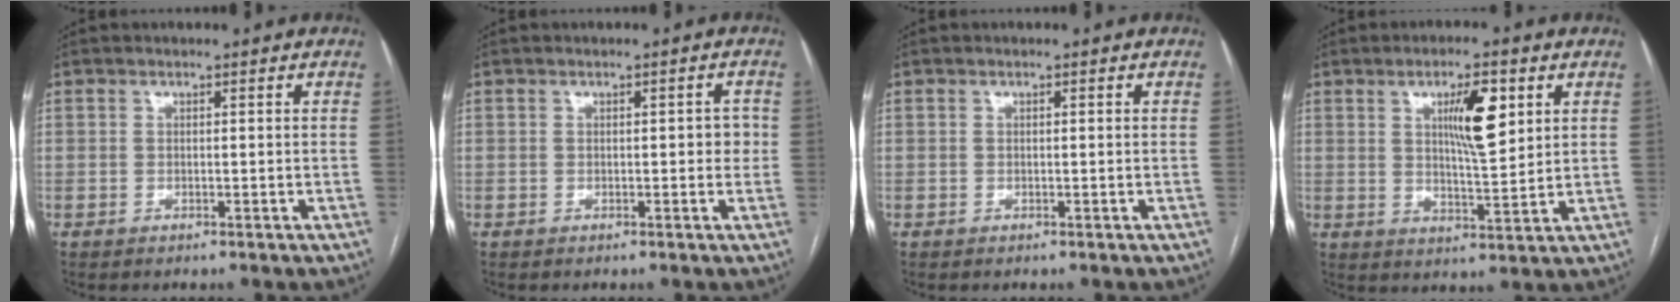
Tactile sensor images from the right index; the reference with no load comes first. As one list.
[{"total": 2.0, "force": [-0.1, 0.9, 1.8], "torque": [-0.013, 0.005, -0.002]}, {"total": 0.0}, {"total": 8.3, "force": [3.1, 1.6, 7.5], "torque": [-0.126, 0.000, 0.053]}]